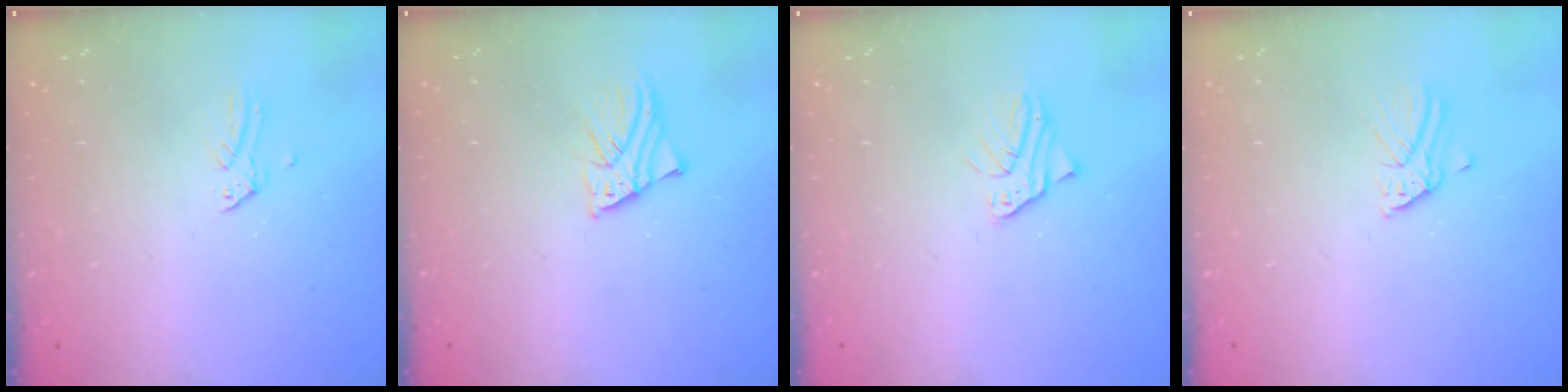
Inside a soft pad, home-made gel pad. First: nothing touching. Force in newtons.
{"total": 2.2, "press": 2.2, "slide": 0.1}
{"total": 2.7, "press": 2.6, "slide": 0.3}
{"total": 1.9, "press": 1.9, "slide": 0.1}